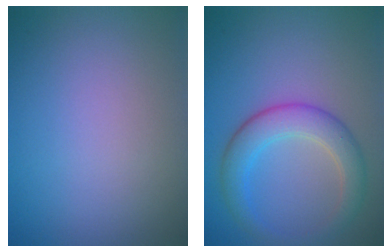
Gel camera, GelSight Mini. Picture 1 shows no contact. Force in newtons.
{"total": 4.3, "press": 4.3, "slide": 0.3}